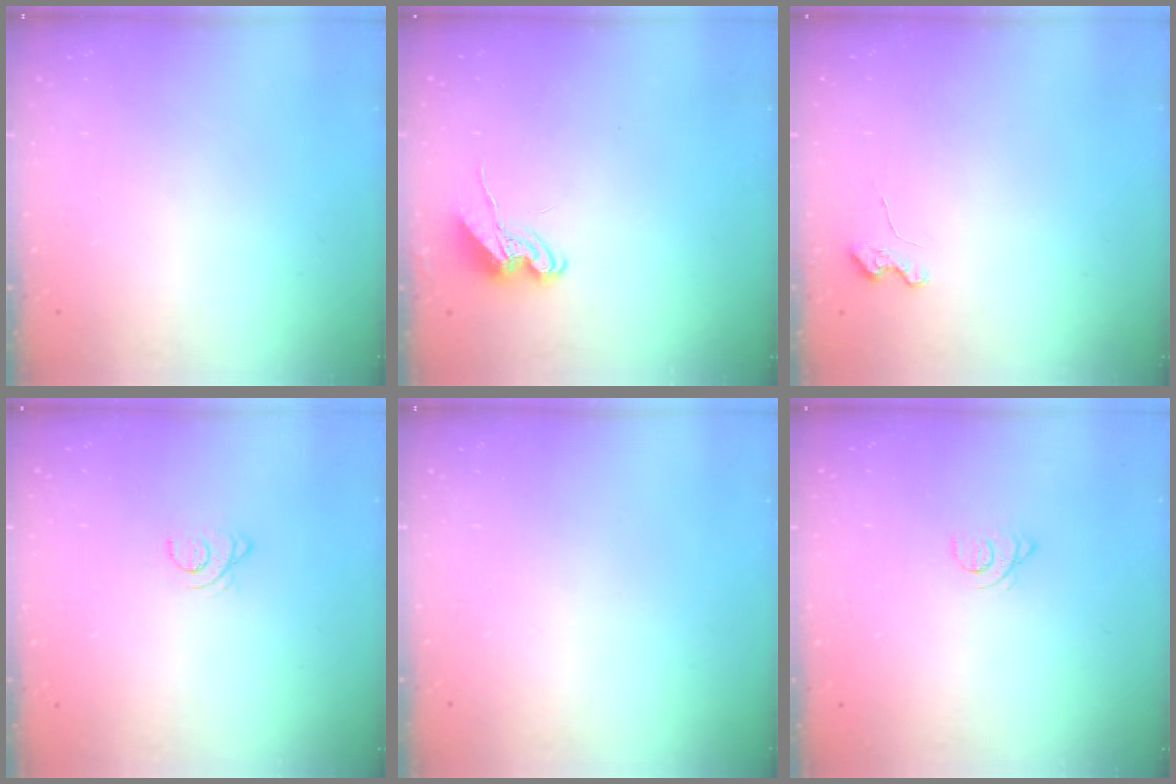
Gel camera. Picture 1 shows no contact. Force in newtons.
{"total": 6.9, "press": 6.8, "slide": 1.0}
{"total": 3.6, "press": 3.6, "slide": 0.4}
{"total": 2.4, "press": 2.4, "slide": 0.3}
{"total": 0.0}
{"total": 1.6, "press": 1.6, "slide": 0.2}